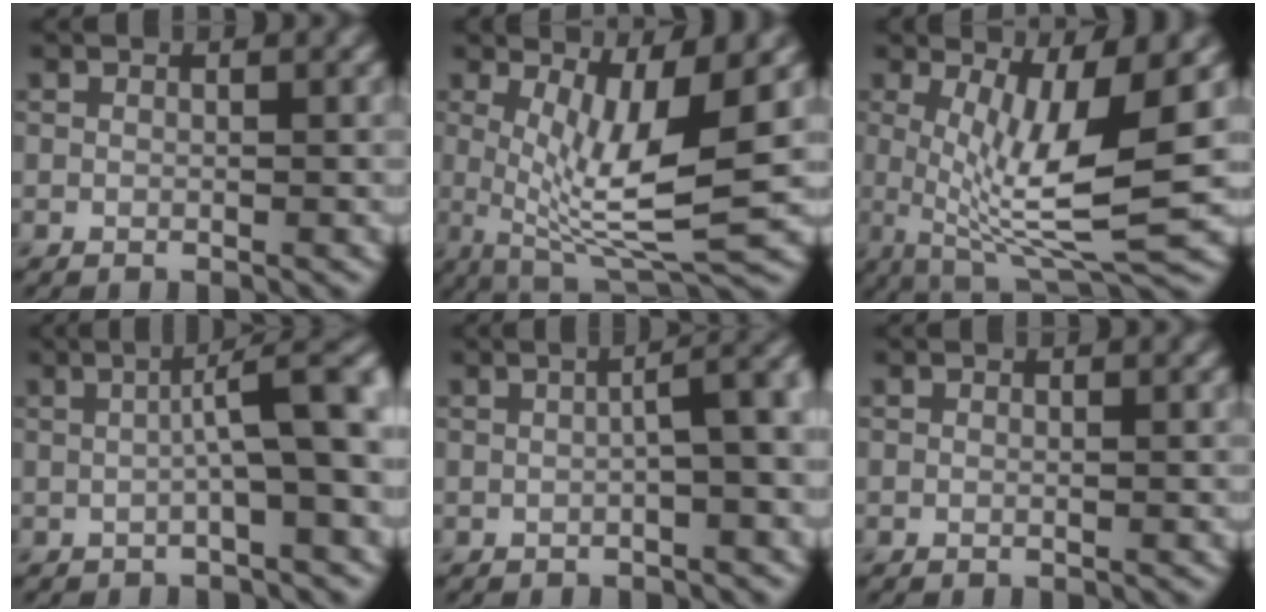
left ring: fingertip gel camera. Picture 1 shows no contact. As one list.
[{"total": 8.2, "force": [0.5, 2.3, 7.8], "torque": [-0.135, -0.016, 0.017]}, {"total": 9.1, "force": [0.2, 2.4, 8.7], "torque": [-0.148, -0.015, 0.010]}, {"total": 5.9, "force": [0.1, 1.0, 5.8], "torque": [-0.084, 0.012, 0.000]}, {"total": 4.1, "force": [0.0, 1.2, 3.9], "torque": [-0.041, 0.014, 0.005]}, {"total": 0.0}]